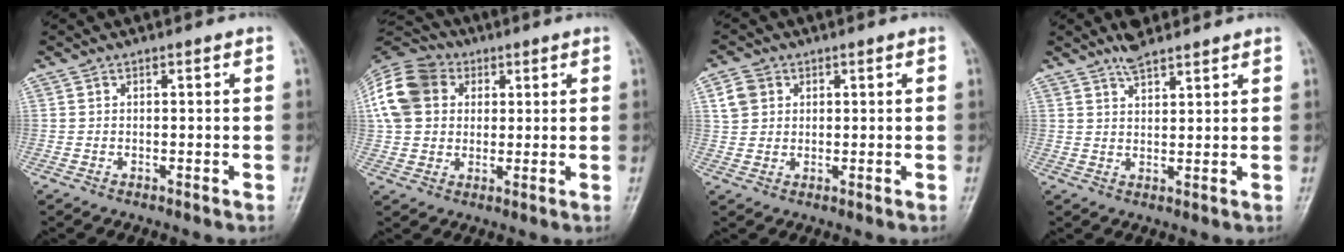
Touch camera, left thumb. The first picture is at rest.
{"total": 18.1, "force": [5.0, 14.4, 9.9], "torque": [-0.217, 0.037, 0.089]}
{"total": 4.4, "force": [1.5, 3.7, 1.8], "torque": [-0.019, 0.000, 0.030]}
{"total": 4.2, "force": [3.6, 1.3, 1.9], "torque": [-0.028, -0.016, 0.064]}